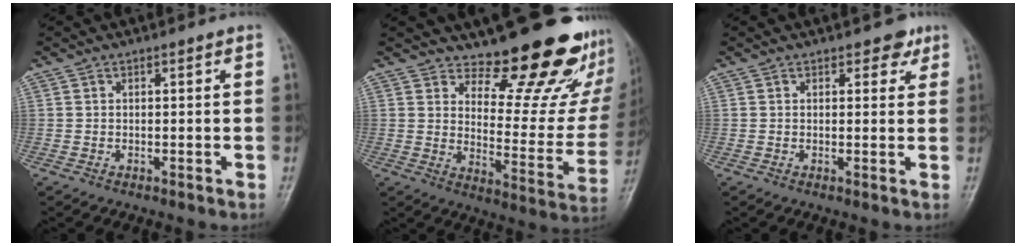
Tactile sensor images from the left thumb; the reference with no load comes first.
{"total": 20.3, "force": [16.0, 7.4, 10.0], "torque": [-0.080, -0.137, 0.206]}
{"total": 2.6, "force": [1.7, 1.6, 1.1], "torque": [0.007, -0.006, 0.017]}